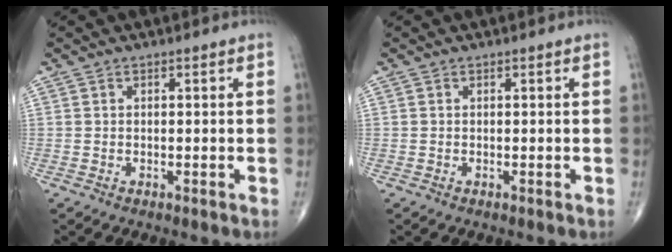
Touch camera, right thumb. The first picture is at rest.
{"total": 0.0}